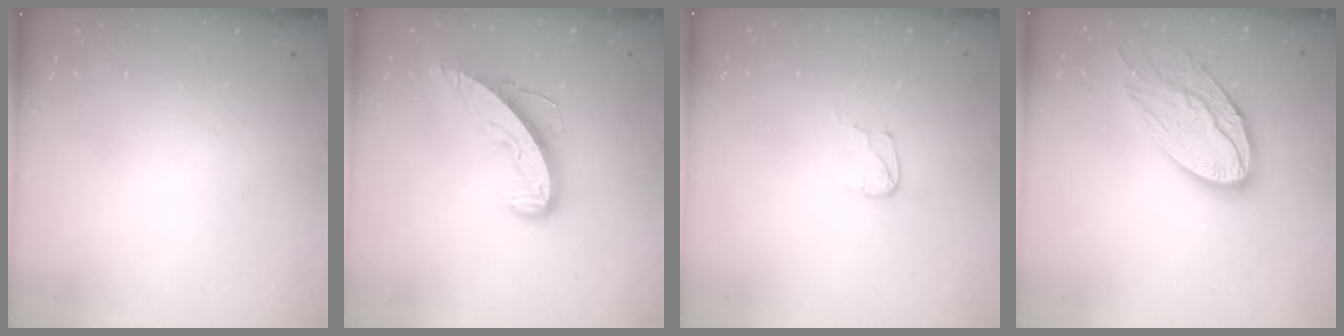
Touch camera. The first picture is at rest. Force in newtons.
{"total": 9.3, "press": 9.3, "slide": 0.9}
{"total": 3.3, "press": 3.3, "slide": 0.3}
{"total": 15.0, "press": 15.0, "slide": 1.0}